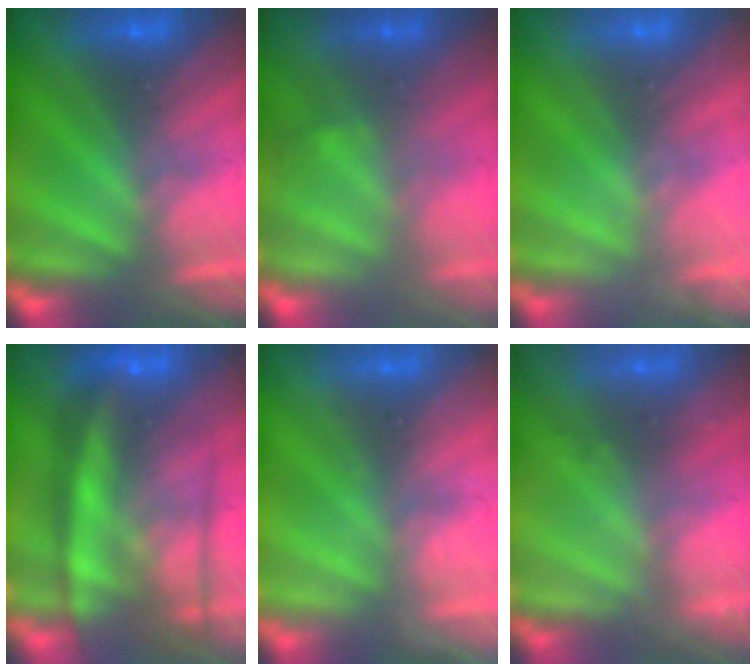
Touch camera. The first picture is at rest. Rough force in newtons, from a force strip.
{"total": 2.5}
{"total": 2.1}
{"total": 5.6}
{"total": 2.2}
{"total": 2.3}